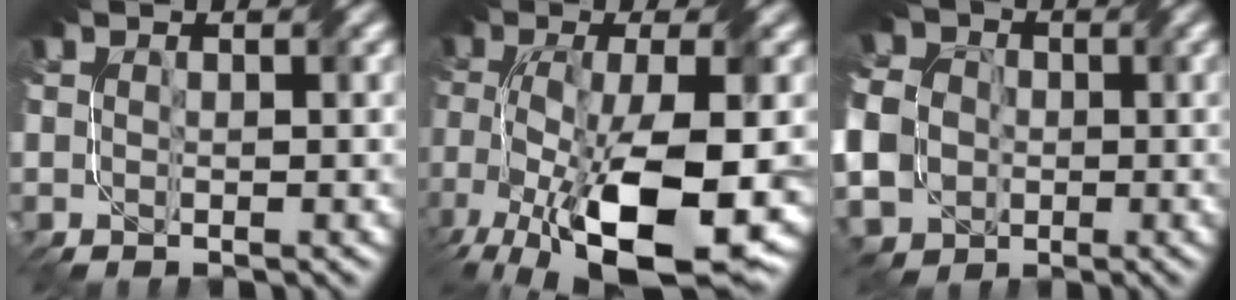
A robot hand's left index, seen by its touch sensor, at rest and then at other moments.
{"total": 11.9, "force": [-5.4, 4.5, 9.6], "torque": [-0.186, -0.023, -0.078]}
{"total": 8.1, "force": [-0.8, 7.4, 3.1], "torque": [-0.088, 0.000, -0.028]}